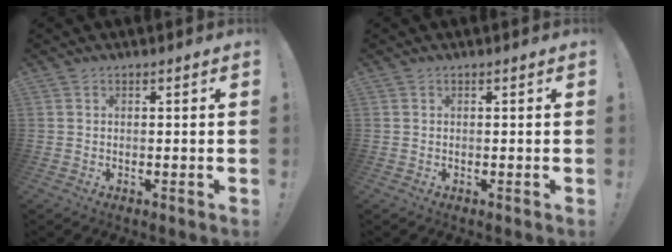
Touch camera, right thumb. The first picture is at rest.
{"total": 0.0}